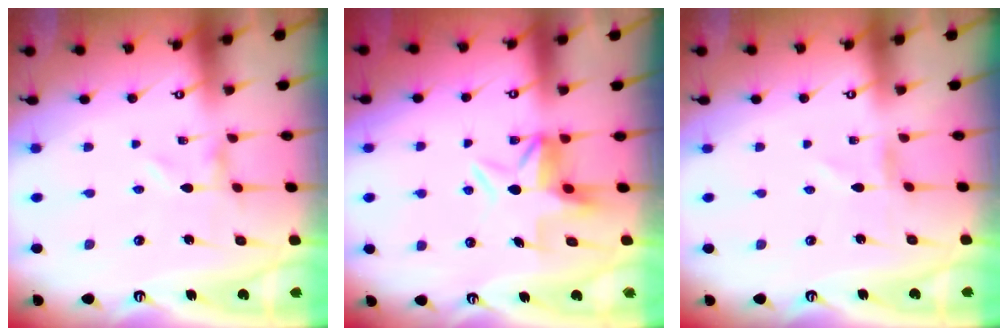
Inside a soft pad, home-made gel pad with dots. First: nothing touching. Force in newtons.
{"total": 6.3, "press": 6.3, "slide": 0.8}
{"total": 0.0}